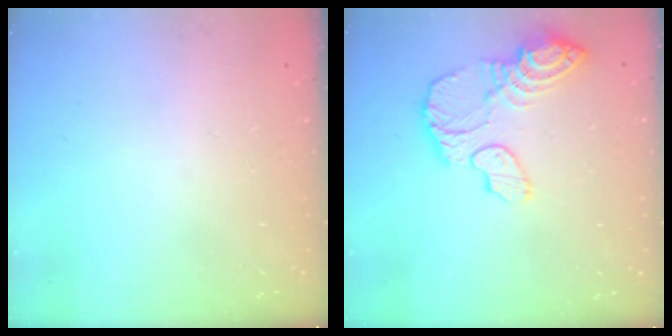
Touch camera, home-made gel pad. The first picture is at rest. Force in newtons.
{"total": 14.9, "press": 14.8, "slide": 1.5}